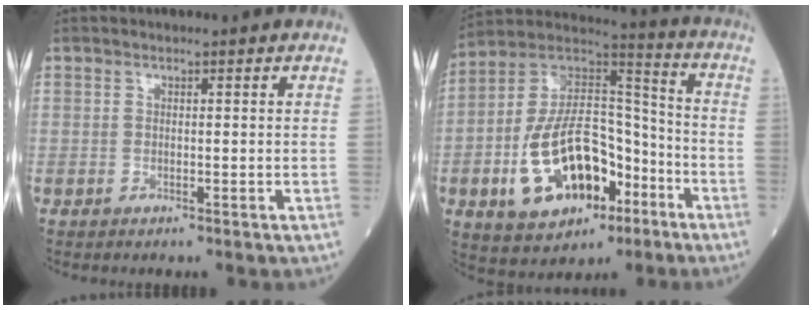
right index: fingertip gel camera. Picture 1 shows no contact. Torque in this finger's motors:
{"motor_torque": [1.84, -0.30, 0.90, 0.21]}